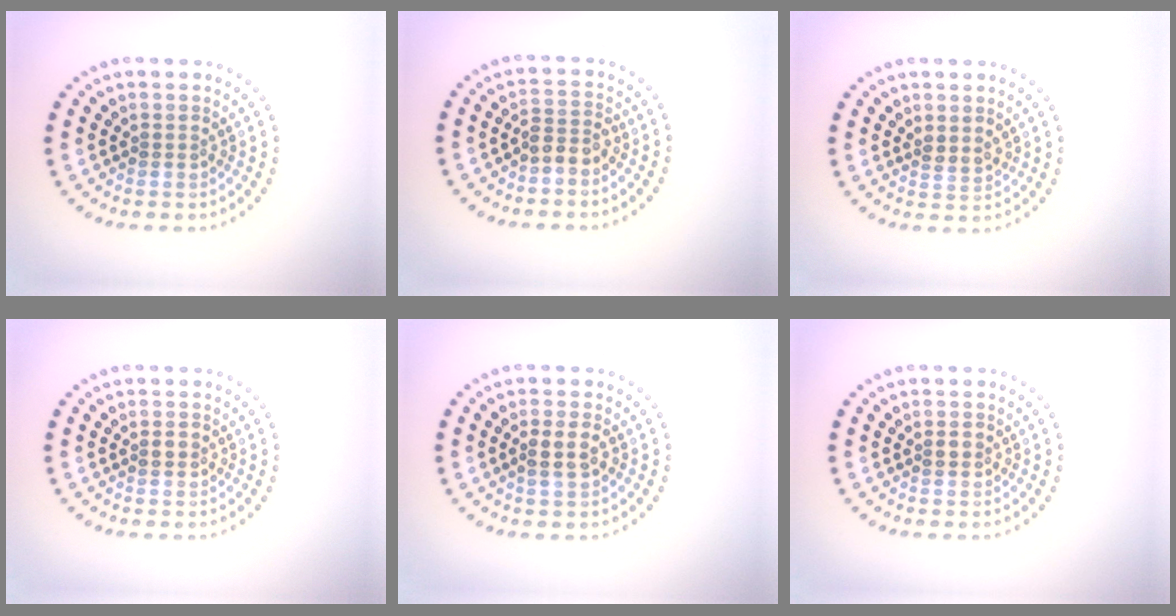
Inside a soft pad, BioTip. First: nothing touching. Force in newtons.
{"total": 2.1, "press": 1.7, "slide": 1.2}
{"total": 1.1, "press": 0.8, "slide": 0.8}
{"total": 1.2, "press": 1.2, "slide": 0.1}
{"total": 2.1, "press": 2.0, "slide": 0.7}
{"total": 1.2, "press": 1.2, "slide": 0.1}